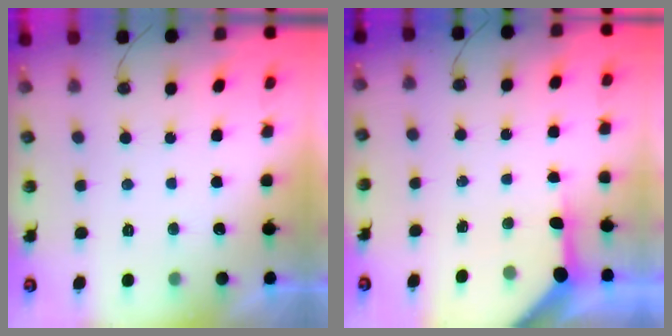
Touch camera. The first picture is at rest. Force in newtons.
{"total": 5.2, "press": 5.2, "slide": 0.2}